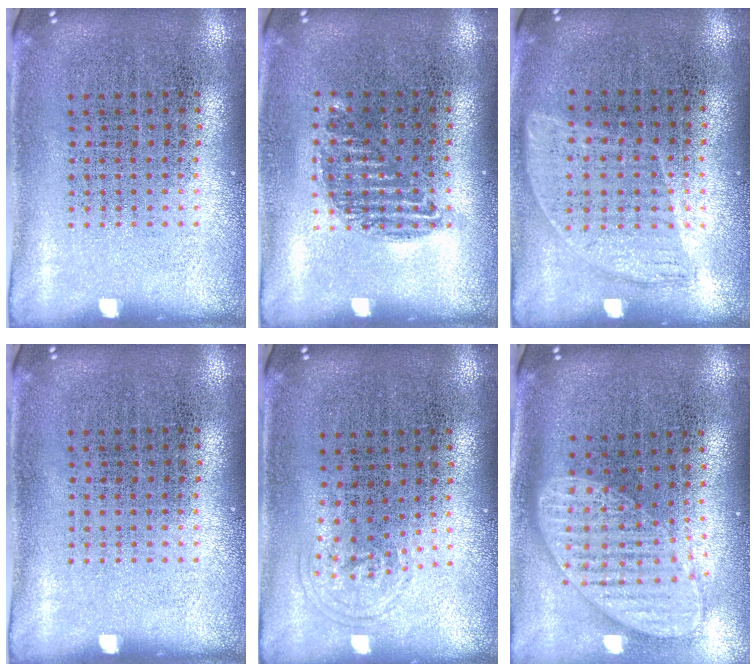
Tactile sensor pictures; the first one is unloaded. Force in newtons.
{"total": 0.9, "press": 0.8, "slide": 0.4}
{"total": 0.9, "press": 0.8, "slide": 0.5}
{"total": 0.0}
{"total": 0.8, "press": 0.6, "slide": 0.5}
{"total": 2.0, "press": 1.5, "slide": 1.2}